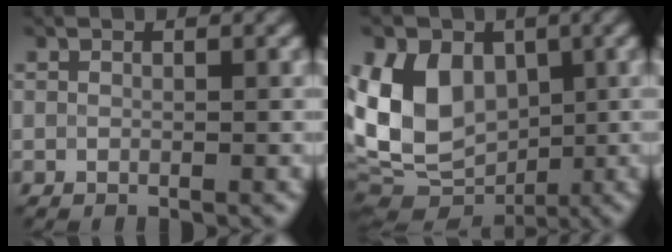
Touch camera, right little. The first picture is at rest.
{"total": 9.9, "force": [0.3, 7.6, 6.4], "torque": [-0.118, 0.001, -0.002]}